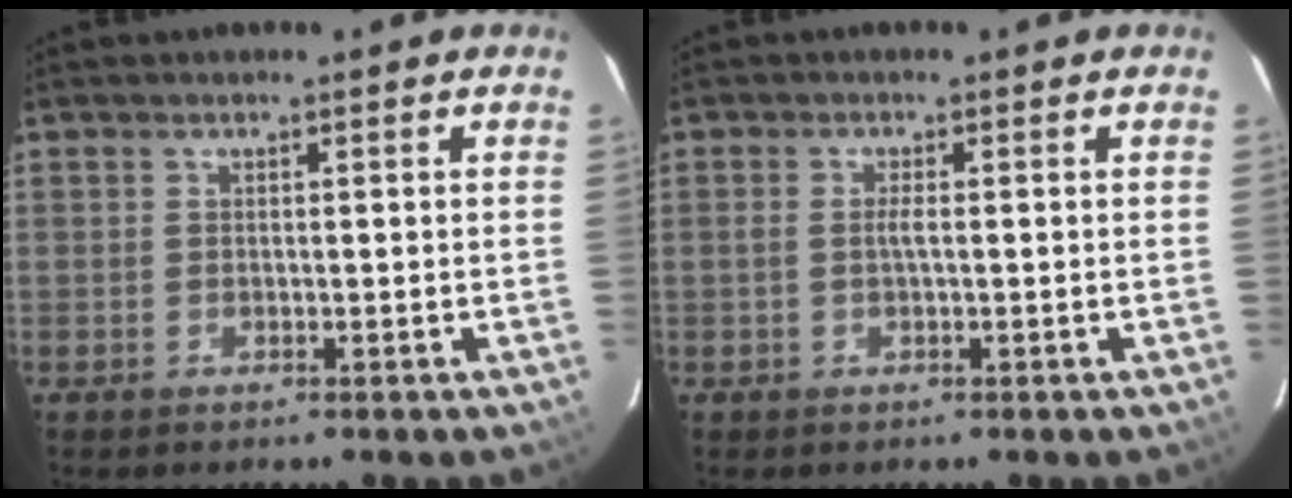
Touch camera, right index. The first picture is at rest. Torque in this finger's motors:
{"motor_torque": [0.21, 0.00, 0.13, 0.05]}